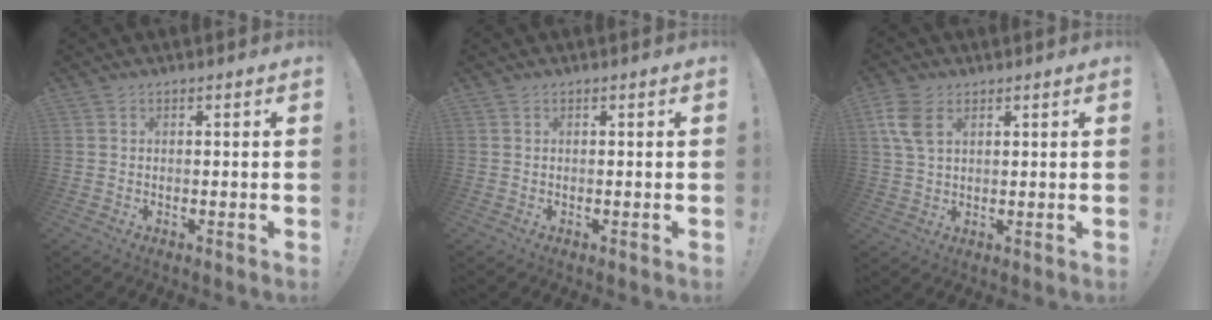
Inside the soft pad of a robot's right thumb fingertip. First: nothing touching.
{"total": 0.0}
{"total": 7.3, "force": [3.1, 4.4, 5.0], "torque": [-0.102, -0.004, 0.059]}